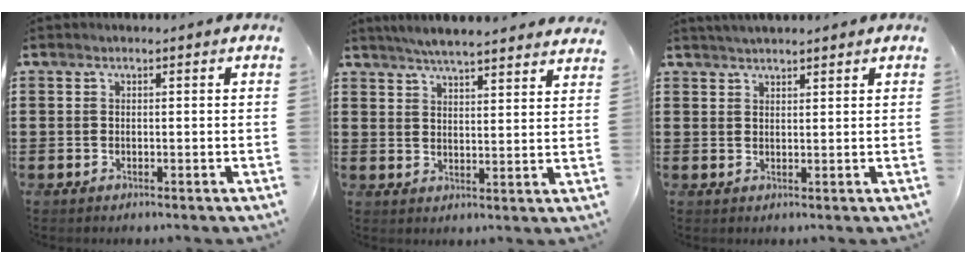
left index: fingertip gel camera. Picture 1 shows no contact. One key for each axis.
{"total": 4.7, "fx": 4.5, "fy": -0.1, "fz": 1.1, "tx": -0.036, "ty": -0.017, "tz": 0.081}
{"total": 1.8, "fx": 1.7, "fy": 0.0, "fz": 0.3, "tx": -0.009, "ty": 0.004, "tz": 0.034}